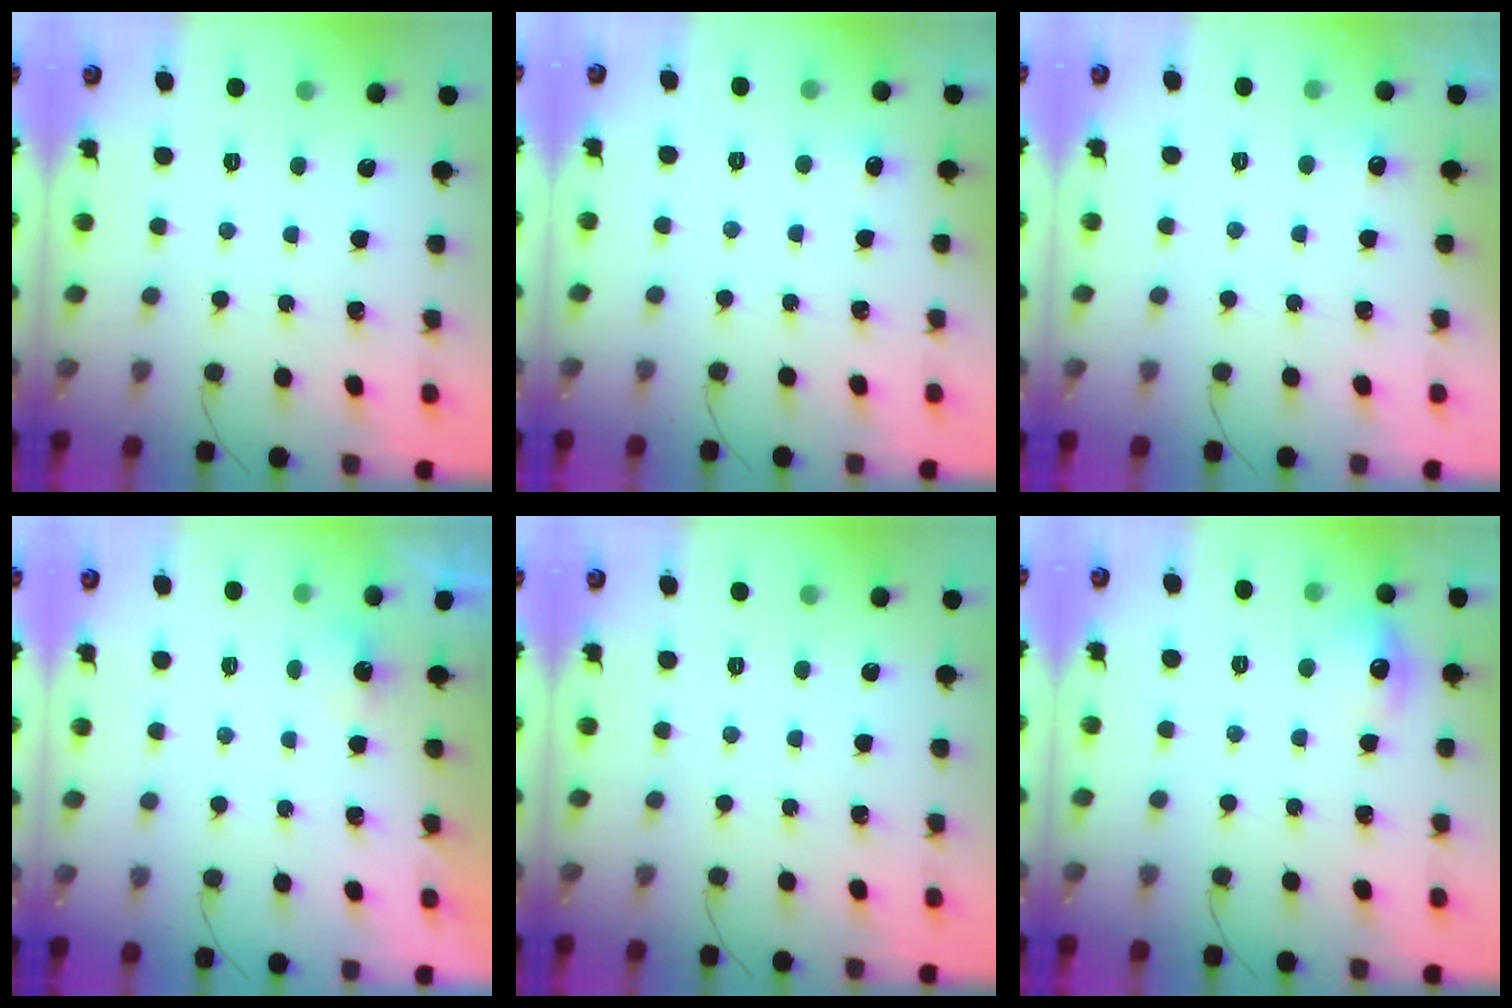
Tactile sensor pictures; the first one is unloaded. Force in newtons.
{"total": 3.6, "press": 3.5, "slide": 1.1}
{"total": 3.8, "press": 3.6, "slide": 1.2}
{"total": 10.0, "press": 2.1, "slide": 9.8}
{"total": 0.0}
{"total": 8.1, "press": 8.1, "slide": 0.5}